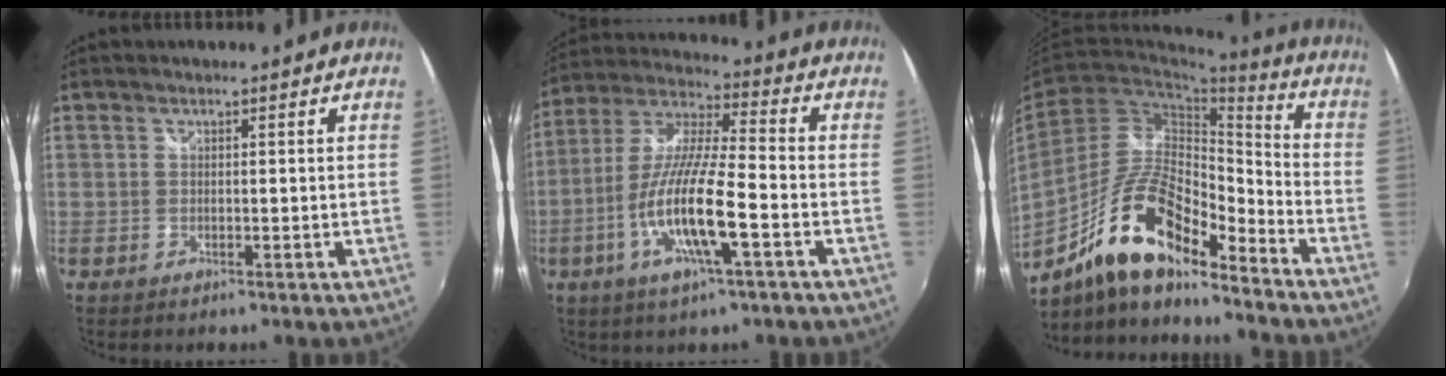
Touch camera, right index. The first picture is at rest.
{"total": 14.7, "force": [-5.3, 2.0, 13.6], "torque": [-0.272, -0.011, -0.104]}
{"total": 16.7, "force": [-11.1, 5.0, 11.5], "torque": [-0.216, 0.003, -0.210]}